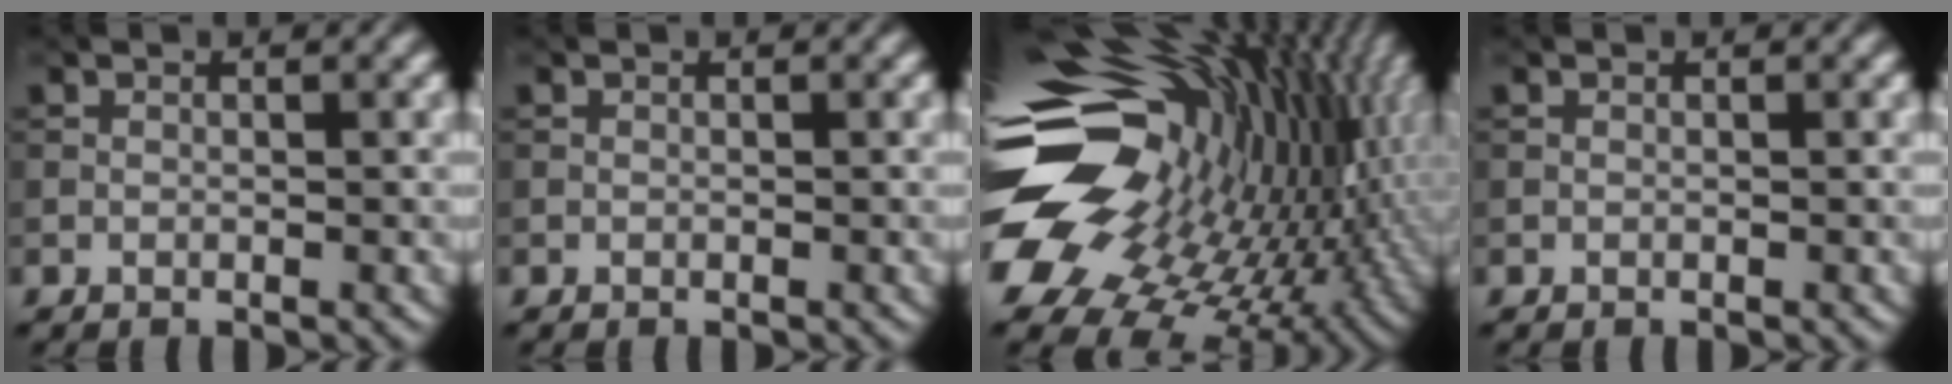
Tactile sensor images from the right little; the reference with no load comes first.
{"total": 0.0}
{"total": 19.8, "force": [-0.2, 13.1, 14.9], "torque": [-0.288, -0.036, 0.008]}
{"total": 0.0}